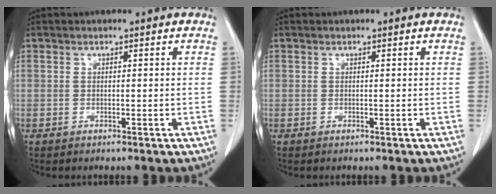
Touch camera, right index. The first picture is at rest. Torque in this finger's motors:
{"motor_torque": [0.00, 0.00, 0.00, 0.00]}